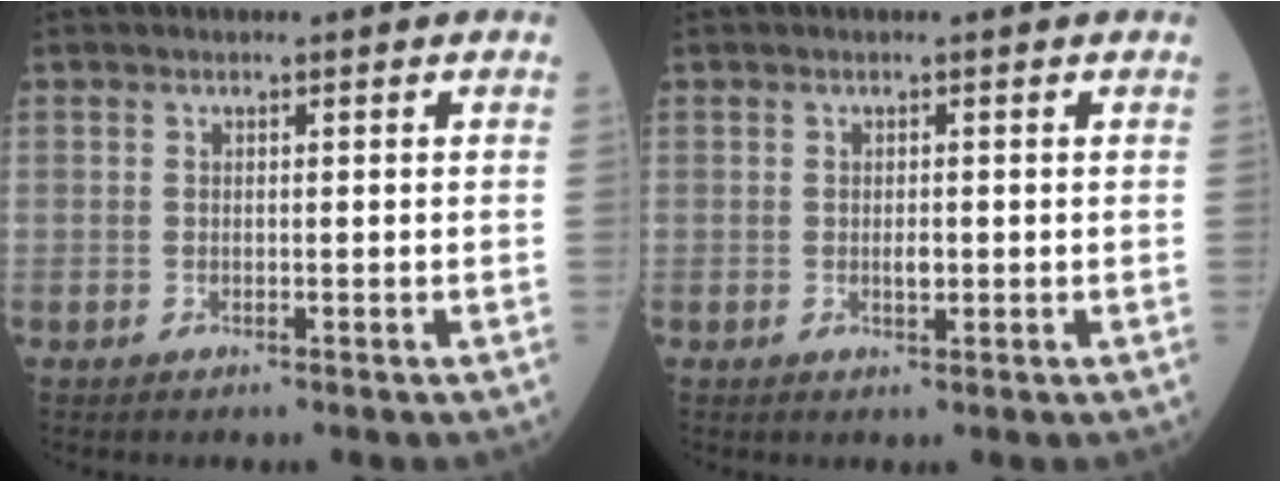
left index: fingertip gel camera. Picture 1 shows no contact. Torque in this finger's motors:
{"motor_torque": [0.51, 0.36, 0.04, 0.02]}